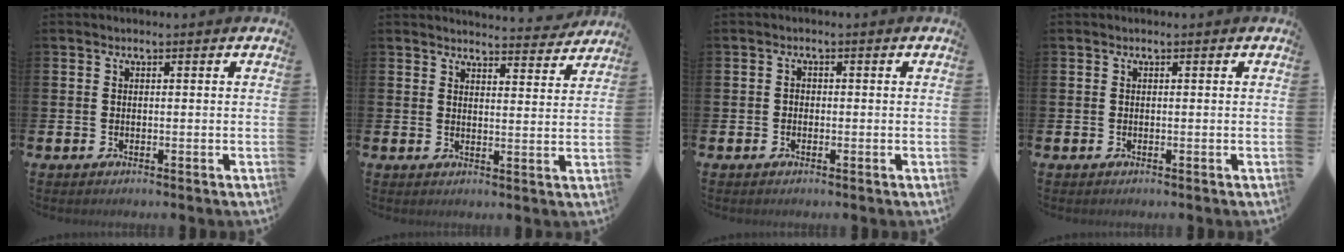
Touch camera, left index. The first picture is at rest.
{"total": 4.2, "force": [4.2, 0.2, 0.2], "torque": [0.007, -0.034, 0.071]}
{"total": 1.0, "force": [-0.5, 0.8, 0.4], "torque": [-0.001, 0.001, -0.013]}
{"total": 0.0}